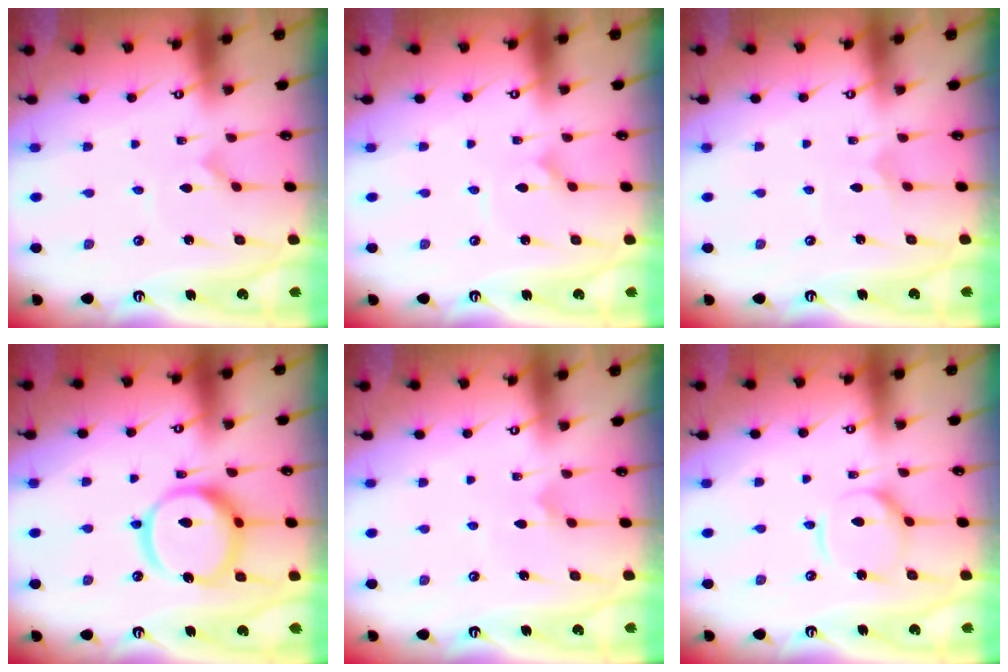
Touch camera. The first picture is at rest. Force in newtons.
{"total": 2.3, "press": 2.3, "slide": 0.2}
{"total": 3.5, "press": 3.5, "slide": 0.3}
{"total": 16.5, "press": 16.4, "slide": 1.9}
{"total": 2.9, "press": 2.9, "slide": 0.2}
{"total": 7.2, "press": 7.2, "slide": 0.7}